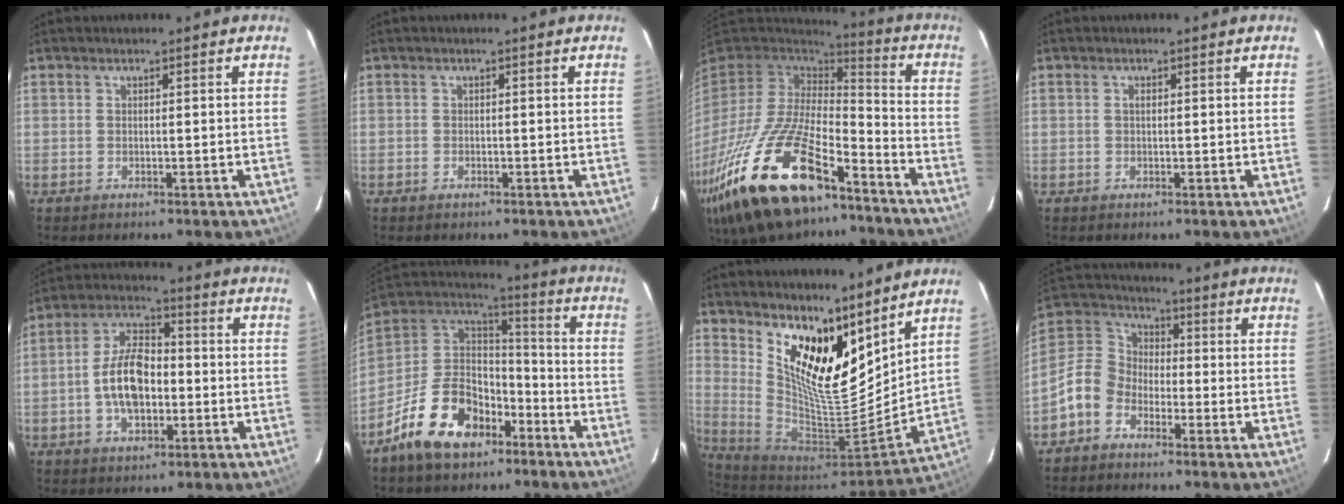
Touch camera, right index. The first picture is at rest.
{"total": 0.8, "force": [-0.5, 0.5, 0.2], "torque": [-0.003, -0.001, -0.009]}
{"total": 29.7, "force": [-17.9, 12.6, 20.1], "torque": [-0.423, -0.051, -0.302]}
{"total": 0.5, "force": [0.1, 0.3, 0.4], "torque": [-0.008, 0.003, 0.000]}
{"total": 10.8, "force": [-2.0, 6.1, 8.7], "torque": [-0.171, 0.018, -0.032]}
{"total": 18.4, "force": [-11.4, 10.7, 9.8], "torque": [-0.215, 0.030, -0.185]}
{"total": 16.5, "force": [11.2, 5.9, 10.6], "torque": [-0.189, -0.021, 0.211]}
{"total": 9.0, "force": [-4.9, 6.7, 3.6], "torque": [-0.086, 0.029, -0.111]}